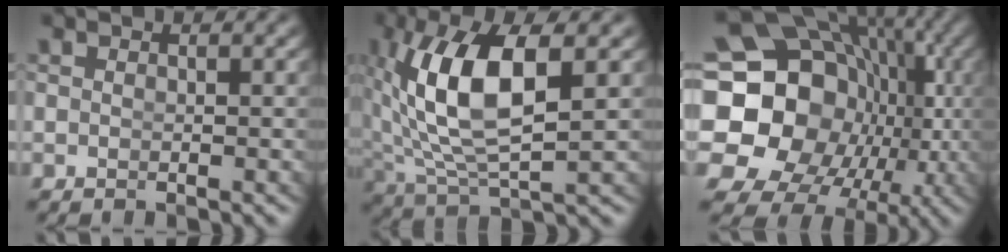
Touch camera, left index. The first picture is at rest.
{"total": 8.5, "force": [1.1, 3.5, 7.7], "torque": [-0.164, -0.011, 0.037]}
{"total": 22.6, "force": [-1.3, 18.3, 13.3], "torque": [-0.267, -0.073, -0.006]}